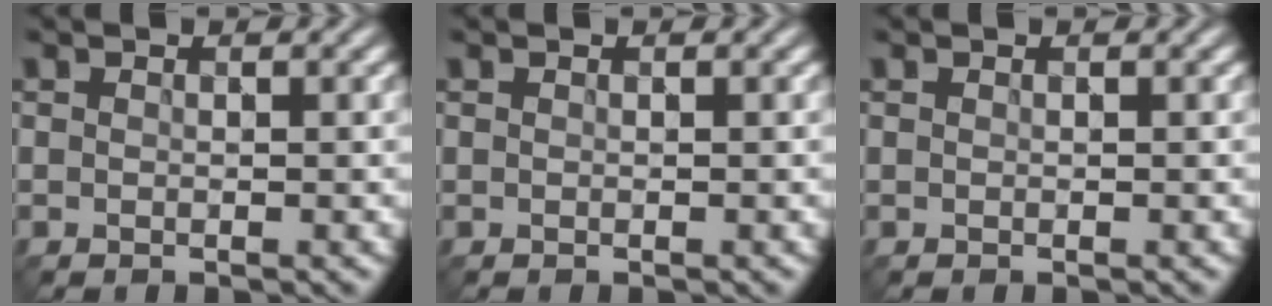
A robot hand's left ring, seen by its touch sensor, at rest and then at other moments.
{"total": 0.0}
{"total": 0.0}